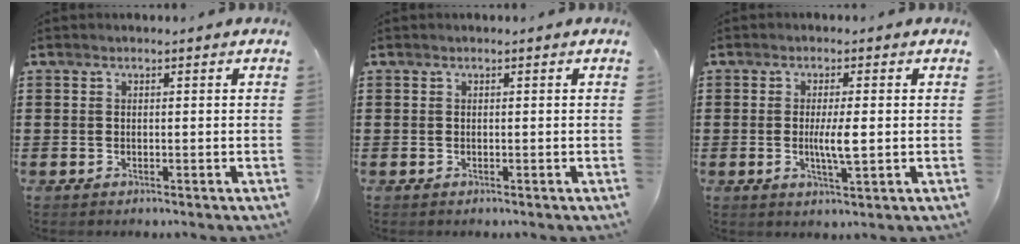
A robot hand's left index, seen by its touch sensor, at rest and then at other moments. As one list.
[{"total": 0.0}, {"total": 4.5, "force": [-0.1, 0.5, 4.4], "torque": [-0.085, -0.007, -0.006]}]